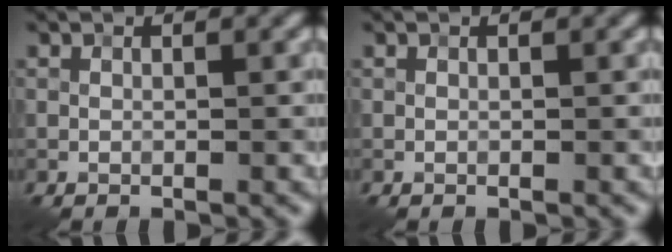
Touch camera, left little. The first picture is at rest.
{"total": 0.0}